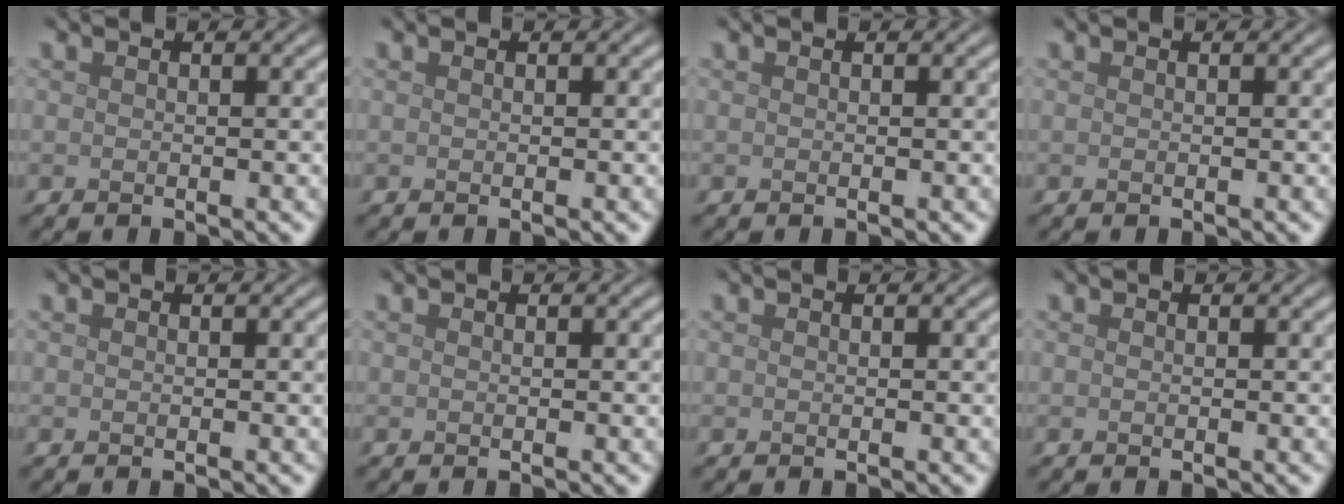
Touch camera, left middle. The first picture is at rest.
{"total": 0.0}
{"total": 0.0}
{"total": 0.0}
{"total": 0.0}
{"total": 0.0}
{"total": 0.0}
{"total": 0.0}